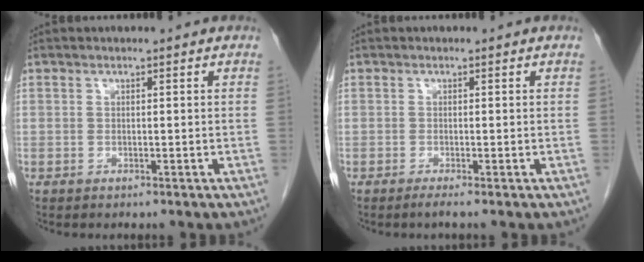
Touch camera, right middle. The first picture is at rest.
{"total": 0.8, "force": [-0.6, -0.3, 0.5], "torque": [-0.009, -0.001, -0.012]}